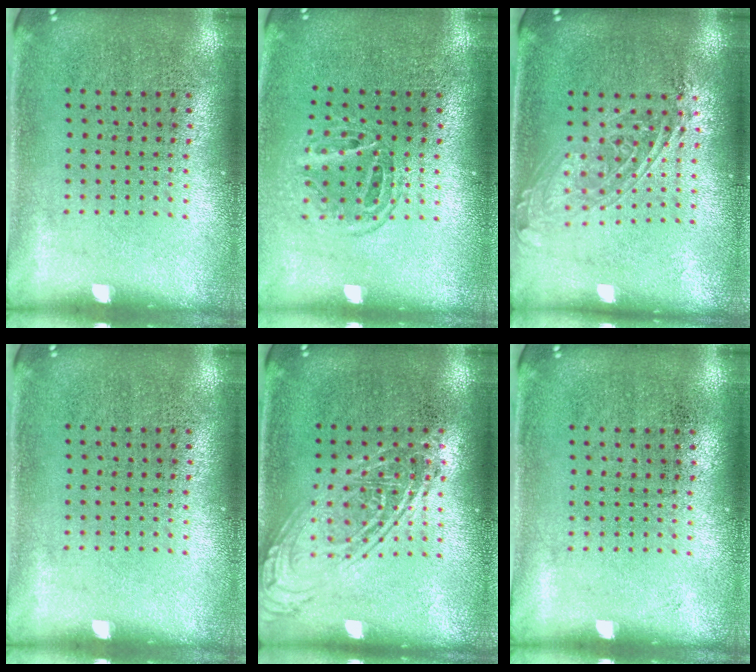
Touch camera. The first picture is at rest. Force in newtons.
{"total": 1.6, "press": 1.2, "slide": 1.0}
{"total": 1.7, "press": 1.4, "slide": 0.9}
{"total": 0.0}
{"total": 1.8, "press": 1.8, "slide": 0.1}
{"total": 0.0}